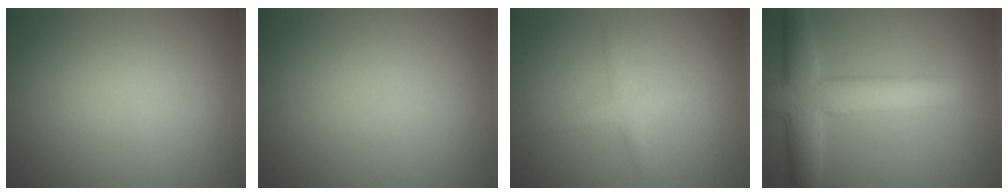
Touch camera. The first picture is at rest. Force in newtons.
{"total": 0.0}
{"total": 1.7, "press": 1.7, "slide": 0.1}
{"total": 7.0, "press": 7.0, "slide": 0.3}